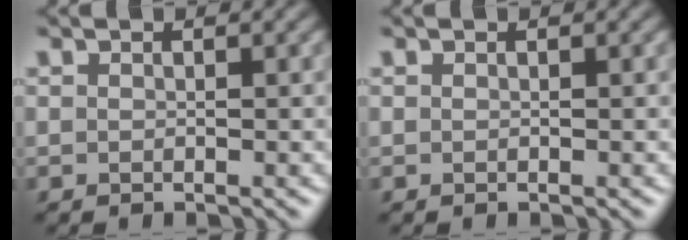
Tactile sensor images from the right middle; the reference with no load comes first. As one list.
[{"total": 0.0}]